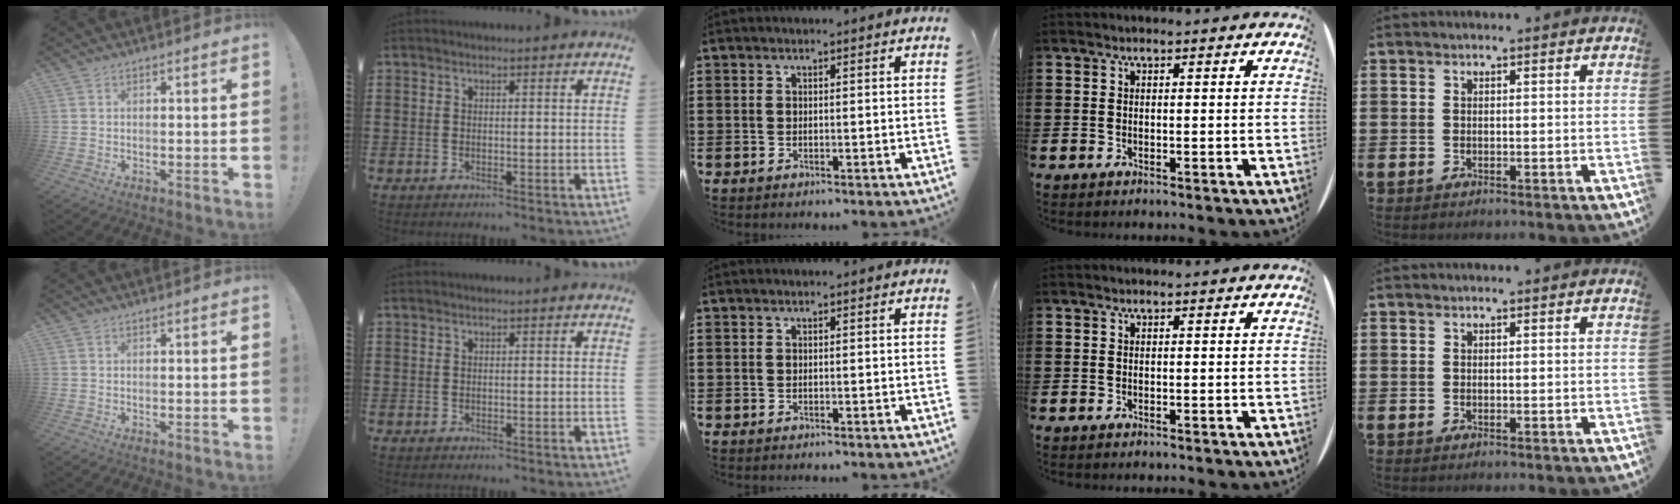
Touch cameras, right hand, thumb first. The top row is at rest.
{}